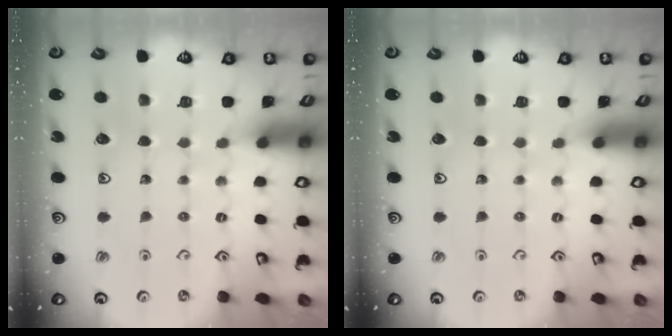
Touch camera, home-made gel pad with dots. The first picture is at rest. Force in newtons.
{"total": 0.0}